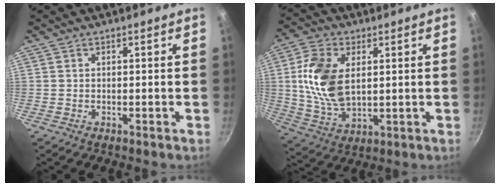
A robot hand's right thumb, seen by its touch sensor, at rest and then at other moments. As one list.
[{"total": 13.9, "force": [2.4, 8.3, 10.9], "torque": [-0.198, -0.010, 0.049]}]